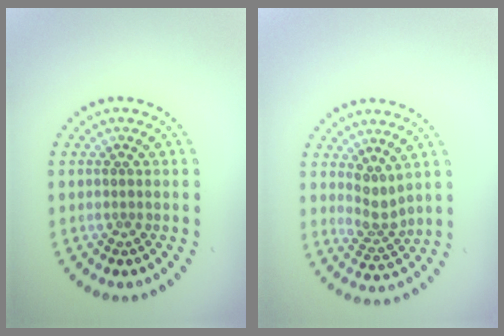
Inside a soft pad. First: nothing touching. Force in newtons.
{"total": 2.3, "press": 1.6, "slide": 1.7}